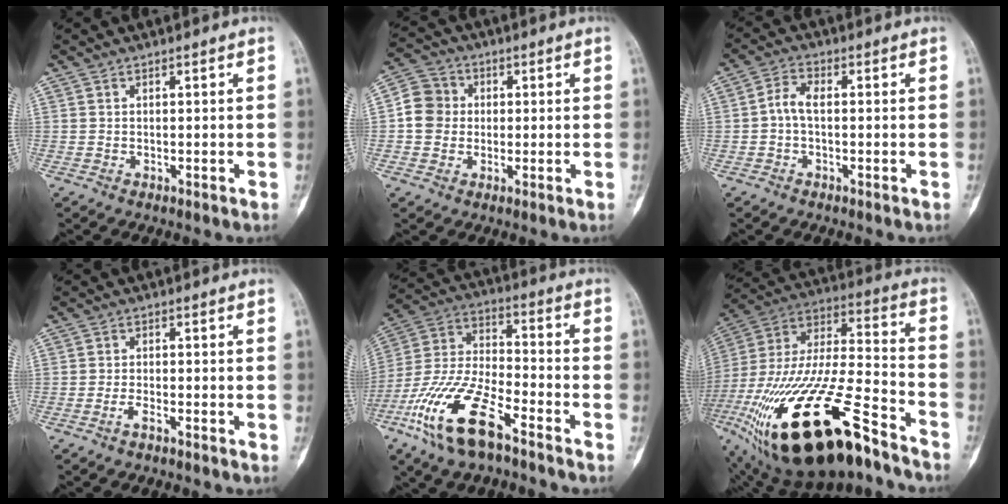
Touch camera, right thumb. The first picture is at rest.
{"total": 6.8, "force": [-0.1, 6.3, 2.6], "torque": [-0.027, 0.018, -0.013]}
{"total": 3.7, "force": [-0.4, 2.0, 3.1], "torque": [-0.062, 0.014, -0.014]}
{"total": 1.8, "force": [-1.3, 0.4, 1.2], "torque": [-0.027, 0.011, -0.026]}
{"total": 18.5, "force": [-10.5, 6.8, 13.6], "torque": [-0.282, 0.049, -0.205]}
{"total": 35.5, "force": [-19.5, 12.5, 27.0], "torque": [-0.542, 0.035, -0.334]}